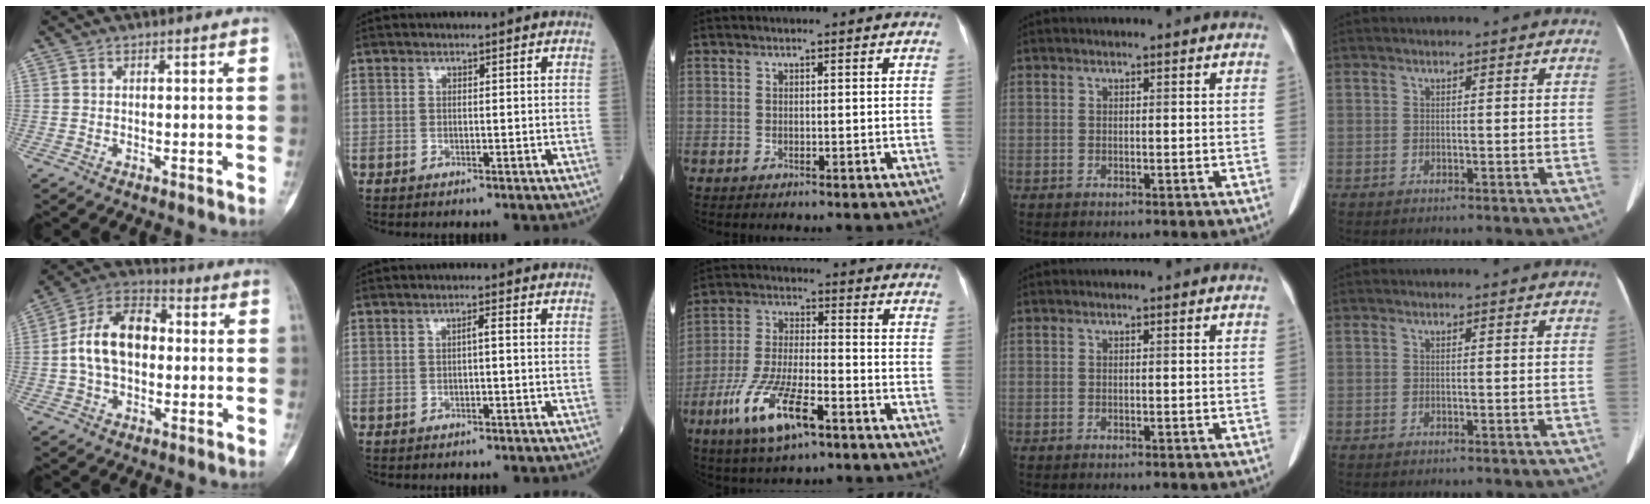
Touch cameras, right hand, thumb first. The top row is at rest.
{"thumb": {"total": 13.2, "force": [0.3, 8.6, 9.9], "torque": [-0.169, 0.034, -0.004]}, "index": {"total": 1.1, "force": [-0.1, 0.1, 1.1], "torque": [-0.017, 0.004, -0.002]}, "middle": {"total": 12.1, "force": [-6.3, 3.1, 9.8], "torque": [-0.199, -0.010, -0.114]}}